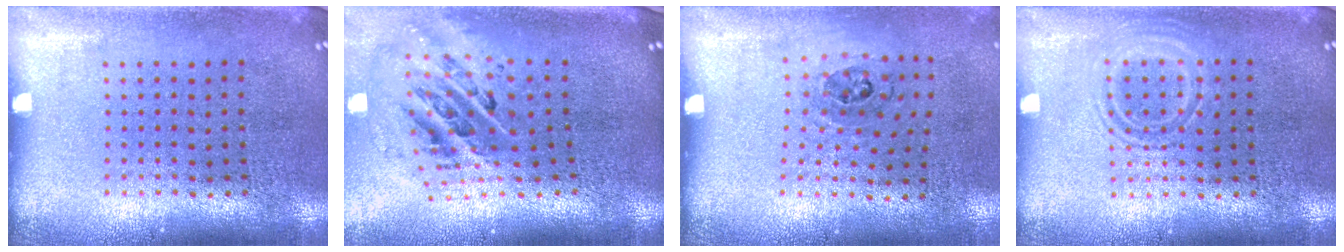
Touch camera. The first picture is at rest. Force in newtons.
{"total": 2.2, "press": 1.6, "slide": 1.5}
{"total": 1.1, "press": 0.7, "slide": 0.8}
{"total": 1.0, "press": 1.0, "slide": 0.2}